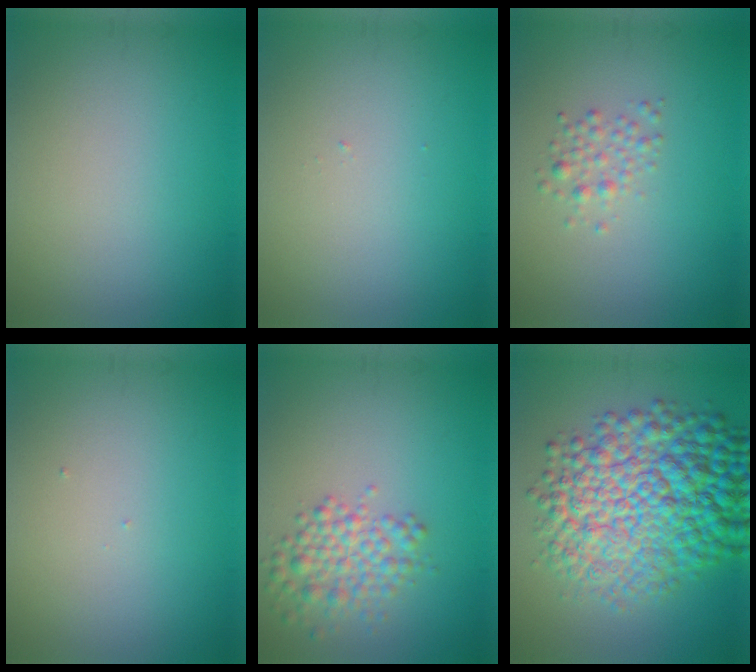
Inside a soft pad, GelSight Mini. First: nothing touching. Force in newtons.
{"total": 0.0}
{"total": 1.7, "press": 1.7, "slide": 0.0}
{"total": 0.0}
{"total": 3.6, "press": 3.6, "slide": 0.1}
{"total": 12.5, "press": 12.5, "slide": 0.2}